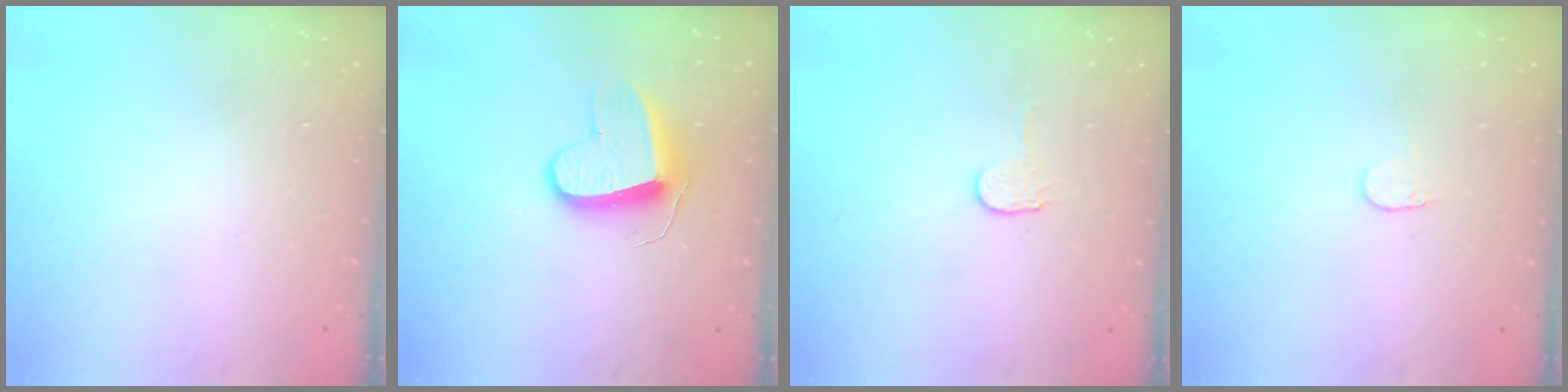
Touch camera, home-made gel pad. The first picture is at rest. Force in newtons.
{"total": 9.5, "press": 9.5, "slide": 0.7}
{"total": 2.9, "press": 2.9, "slide": 0.3}
{"total": 3.8, "press": 3.8, "slide": 0.3}